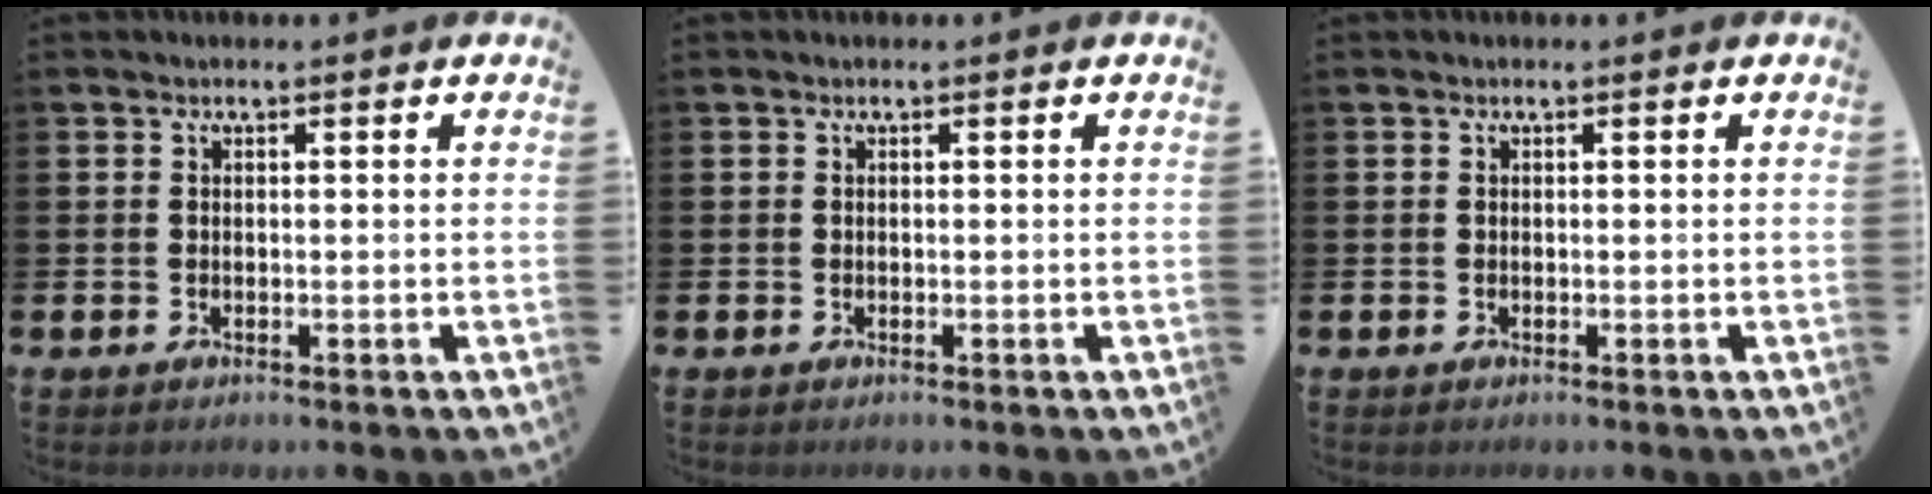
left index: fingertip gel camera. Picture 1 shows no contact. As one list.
[{"total": 0.0}, {"total": 0.0}]